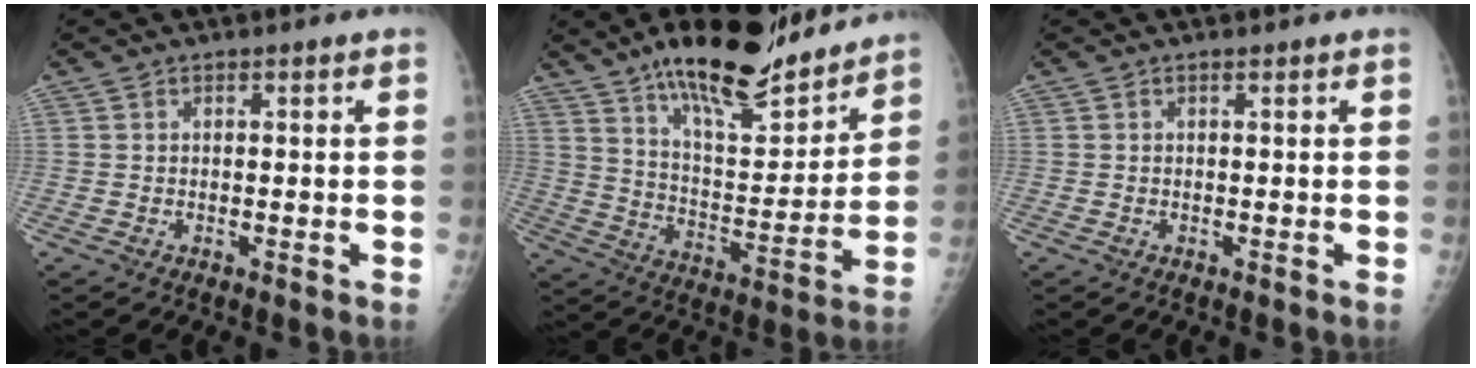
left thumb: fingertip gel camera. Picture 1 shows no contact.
{"total": 21.2, "force": [16.1, 6.7, 12.1], "torque": [-0.147, -0.087, 0.261]}
{"total": 0.0}